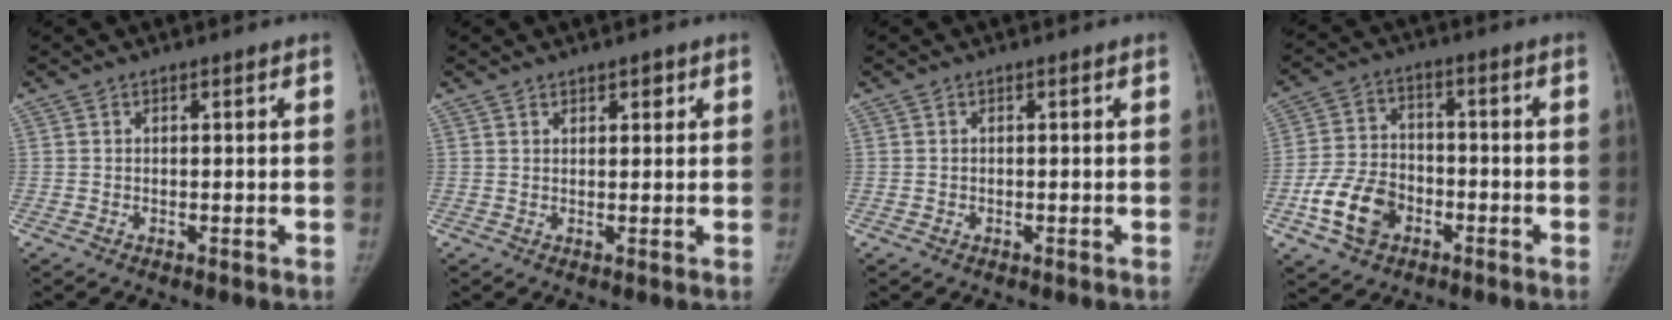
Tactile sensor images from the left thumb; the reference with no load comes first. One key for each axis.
{"total": 1.9, "fx": 1.2, "fy": 1.1, "fz": 1.0, "tx": 0.000, "ty": -0.005, "tz": 0.016}
{"total": 0.5, "fx": -0.1, "fy": 0.5, "fz": 0.1, "tx": 0.000, "ty": 0.003, "tz": -0.002}
{"total": 11.1, "fx": -4.6, "fy": 8.0, "fz": 6.2, "tx": -0.102, "ty": 0.020, "tz": -0.085}